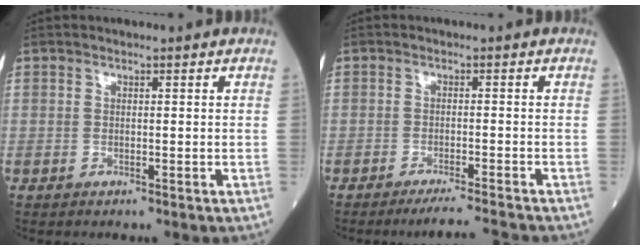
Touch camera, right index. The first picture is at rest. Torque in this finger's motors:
{"motor_torque": [0.02, -0.07, 0.00, 0.01]}